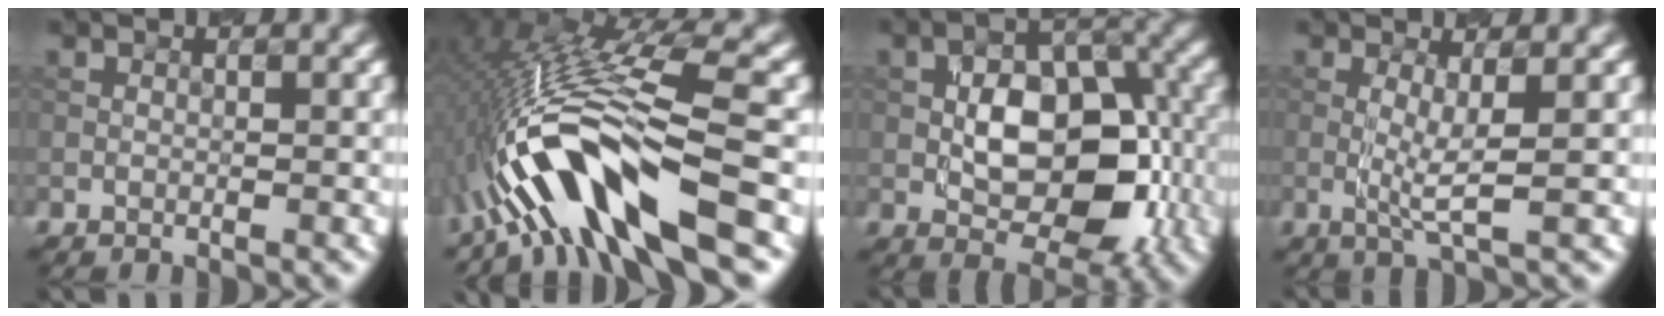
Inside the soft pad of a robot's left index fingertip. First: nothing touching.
{"total": 11.1, "force": [-4.3, 2.7, 9.9], "torque": [-0.191, 0.017, -0.071]}
{"total": 8.6, "force": [-0.8, 5.2, 6.8], "torque": [-0.098, 0.011, -0.012]}
{"total": 2.7, "force": [0.3, 0.3, 2.6], "torque": [-0.058, -0.007, 0.005]}